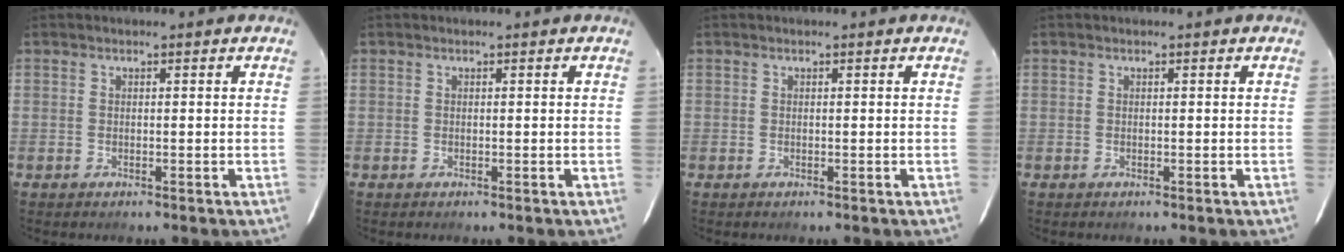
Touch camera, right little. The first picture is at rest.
{"total": 0.0}
{"total": 0.0}
{"total": 0.0}